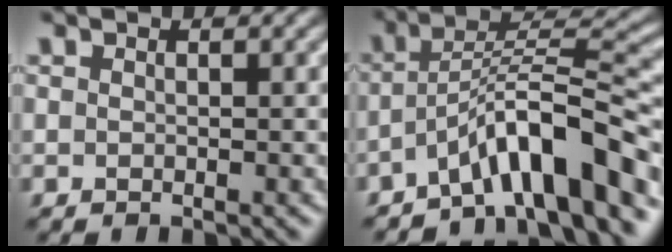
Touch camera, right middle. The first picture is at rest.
{"total": 9.1, "force": [-5.6, 2.0, 6.8], "torque": [-0.096, 0.020, -0.098]}